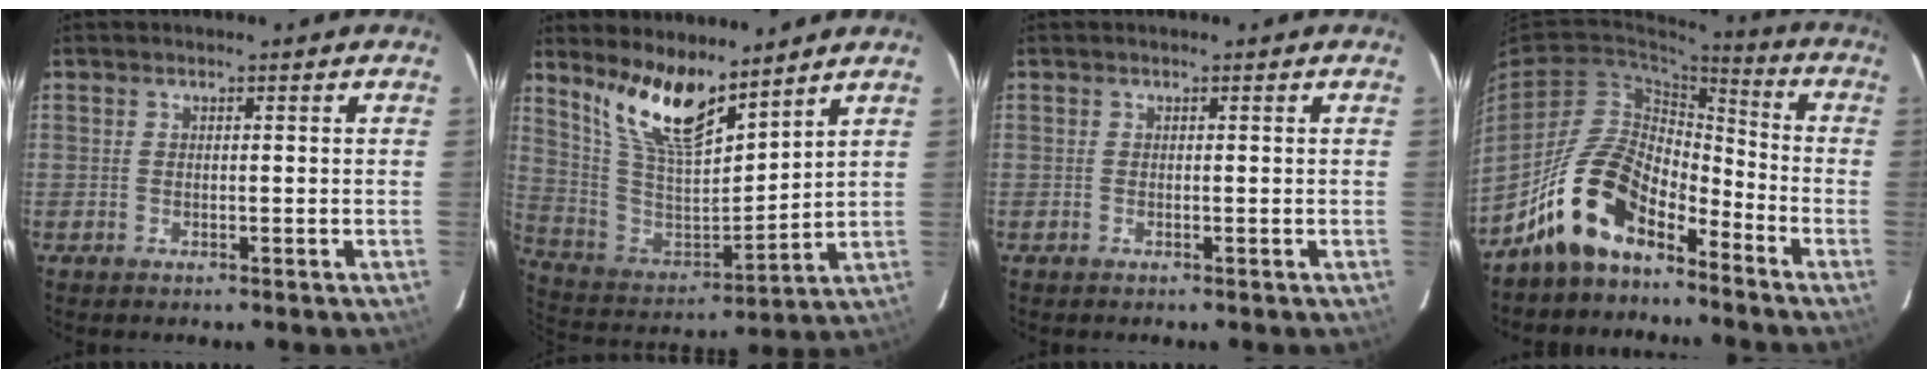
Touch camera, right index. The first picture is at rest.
{"total": 15.1, "force": [11.1, 4.6, 9.2], "torque": [-0.183, -0.008, 0.224]}
{"total": 0.0}
{"total": 13.6, "force": [-9.8, 6.0, 7.2], "torque": [-0.143, 0.021, -0.185]}